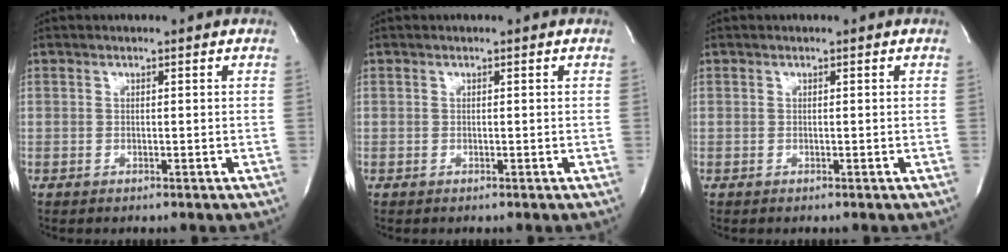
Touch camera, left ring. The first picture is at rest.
{"total": 0.0}
{"total": 0.0}